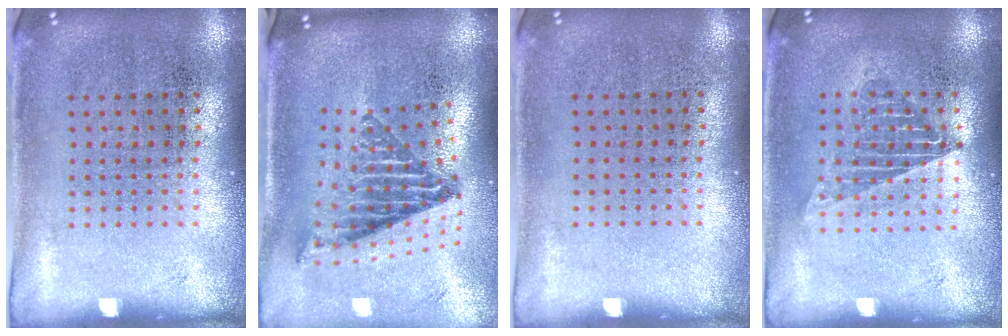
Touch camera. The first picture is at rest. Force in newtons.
{"total": 2.0, "press": 1.5, "slide": 1.4}
{"total": 0.0}
{"total": 1.3, "press": 1.2, "slide": 0.5}